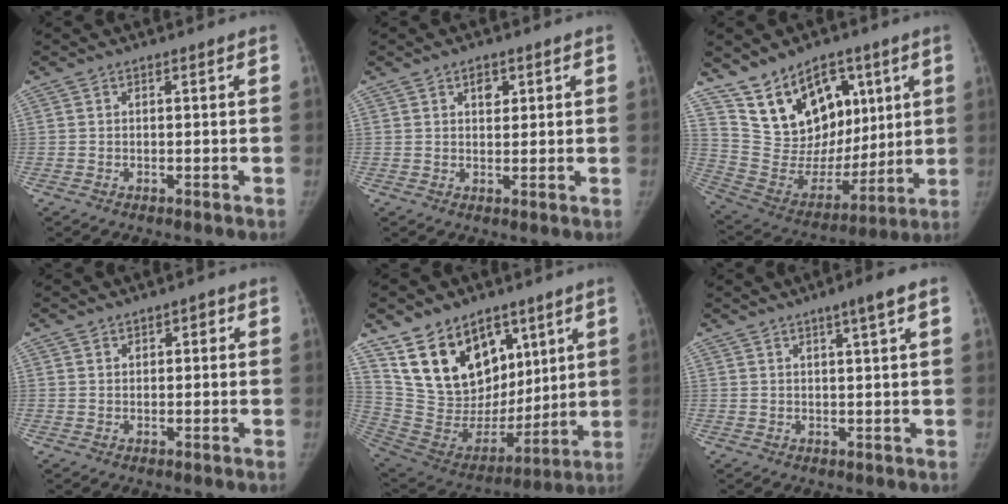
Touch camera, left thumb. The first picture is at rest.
{"total": 2.8, "force": [1.4, 1.8, 1.6], "torque": [-0.009, -0.006, 0.020]}
{"total": 20.0, "force": [10.5, 13.4, 10.6], "torque": [-0.130, -0.032, 0.209]}
{"total": 1.9, "force": [0.9, 1.4, 1.0], "torque": [0.001, -0.002, 0.011]}
{"total": 21.8, "force": [12.0, 14.0, 11.5], "torque": [-0.154, -0.039, 0.239]}
{"total": 4.3, "force": [2.3, 0.1, 3.6], "torque": [-0.055, -0.005, 0.034]}